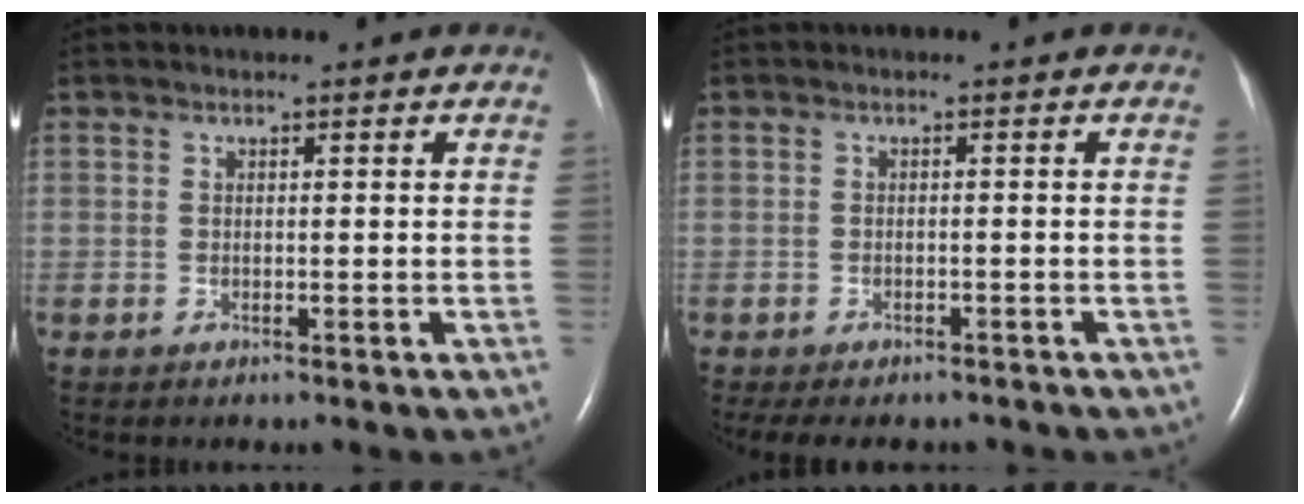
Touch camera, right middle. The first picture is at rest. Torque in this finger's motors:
{"motor_torque": [0.02, -0.01, 0.03, 0.06]}